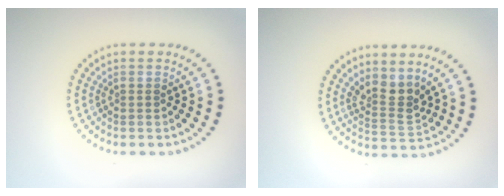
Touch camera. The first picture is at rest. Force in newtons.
{"total": 2.7, "press": 2.1, "slide": 1.8}